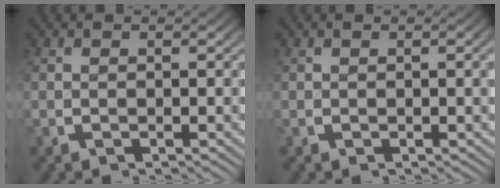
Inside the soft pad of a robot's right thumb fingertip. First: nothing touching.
{"total": 1.0, "force": [0.1, 0.3, 0.9], "torque": [-0.009, 0.000, 0.000]}